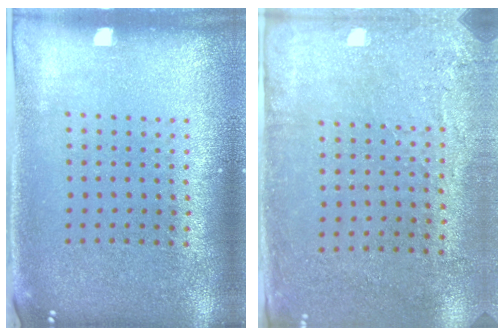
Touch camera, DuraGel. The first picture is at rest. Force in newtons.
{"total": 2.8, "press": 2.3, "slide": 1.6}